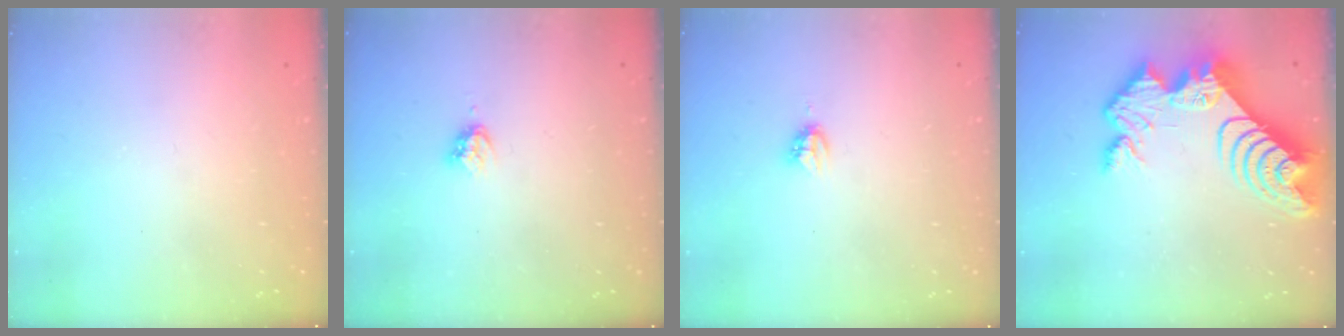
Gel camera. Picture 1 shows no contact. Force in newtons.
{"total": 3.3, "press": 3.3, "slide": 0.4}
{"total": 3.9, "press": 3.9, "slide": 0.5}
{"total": 17.2, "press": 17.2, "slide": 1.2}